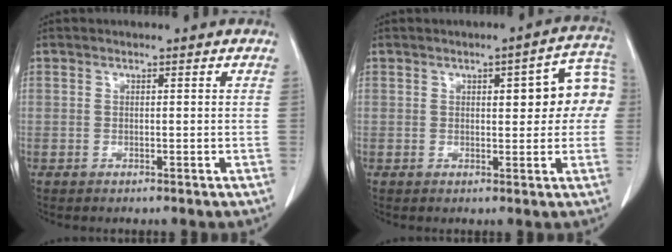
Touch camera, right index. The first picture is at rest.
{"total": 8.8, "force": [1.5, 2.7, 8.2], "torque": [-0.094, 0.031, 0.016]}